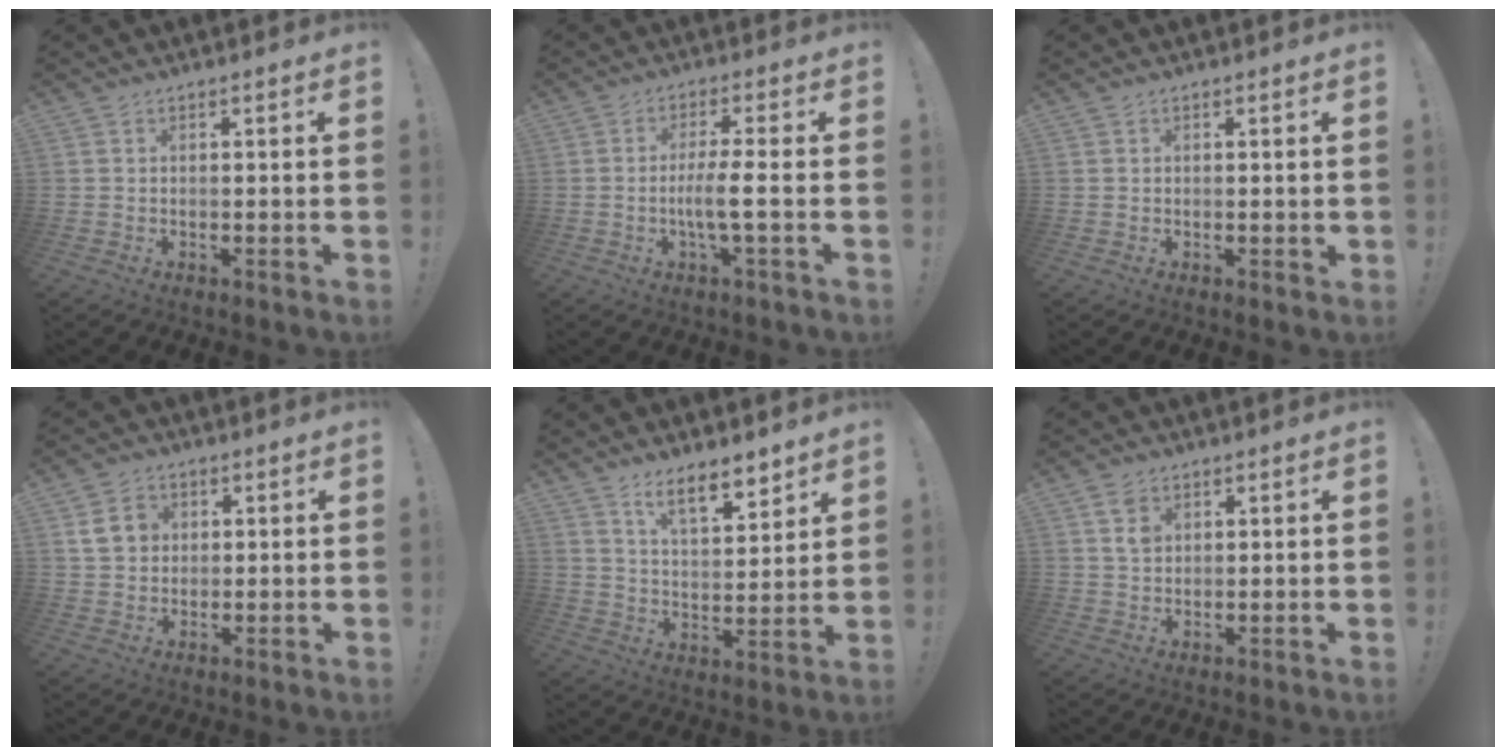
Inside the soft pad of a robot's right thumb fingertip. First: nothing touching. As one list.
[{"total": 7.2, "force": [-1.6, 0.6, 7.0], "torque": [-0.135, -0.003, -0.031]}, {"total": 0.6, "force": [0.2, 0.3, 0.4], "torque": [-0.003, 0.001, 0.004]}, {"total": 7.6, "force": [2.1, 6.3, 3.6], "torque": [-0.050, 0.005, 0.042]}, {"total": 10.6, "force": [8.1, 3.2, 6.0], "torque": [-0.092, -0.052, 0.144]}, {"total": 4.1, "force": [1.8, 2.9, 2.2], "torque": [-0.025, -0.005, 0.033]}]